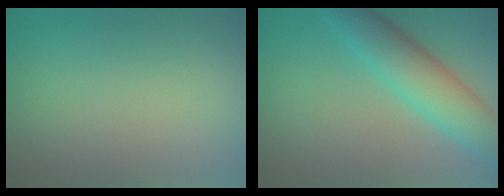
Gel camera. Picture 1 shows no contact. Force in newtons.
{"total": 6.1, "press": 6.1, "slide": 0.1}